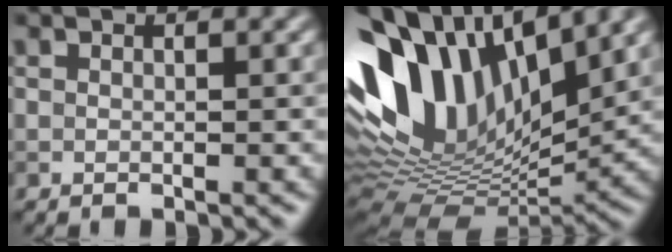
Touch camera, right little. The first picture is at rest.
{"total": 14.7, "force": [4.2, 8.9, 11.0], "torque": [-0.225, 0.021, 0.076]}